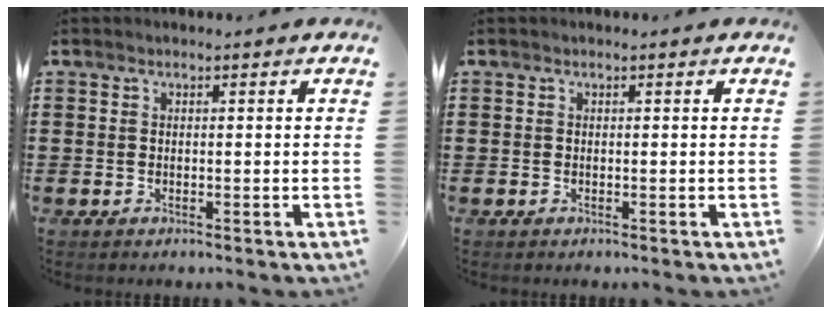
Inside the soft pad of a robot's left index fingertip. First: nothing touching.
{"total": 0.0}